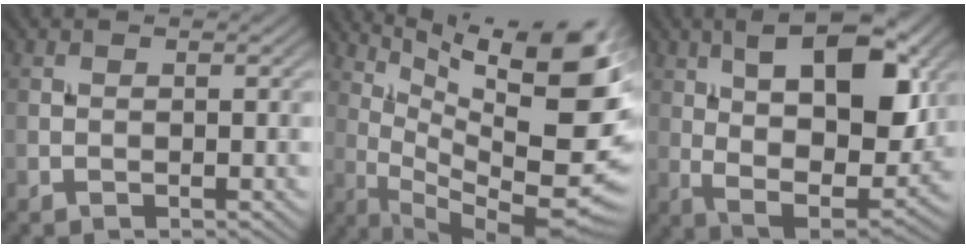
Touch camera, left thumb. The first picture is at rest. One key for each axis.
{"total": 16.1, "fx": 5.4, "fy": 4.1, "fz": 14.6, "tx": -0.216, "ty": 0.007, "tz": 0.117}
{"total": 15.4, "fx": 4.5, "fy": 7.4, "fz": 12.7, "tx": -0.211, "ty": 0.001, "tz": 0.075}